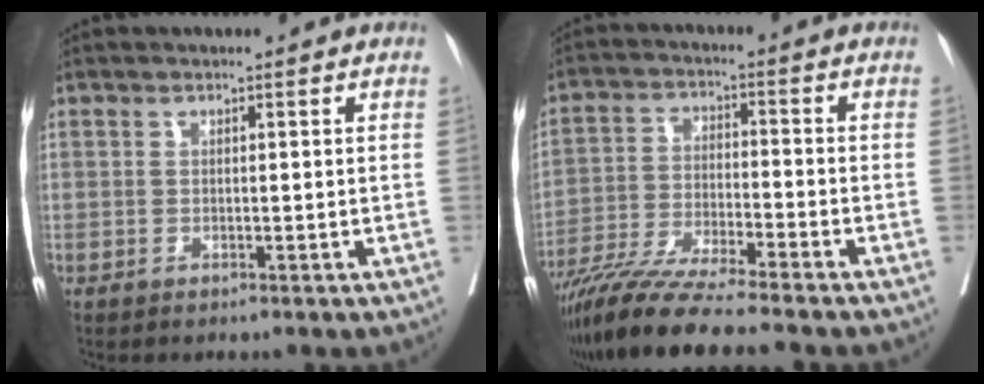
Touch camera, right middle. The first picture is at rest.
{"total": 12.2, "force": [-10.5, -0.8, 6.2], "torque": [-0.106, -0.028, -0.184]}